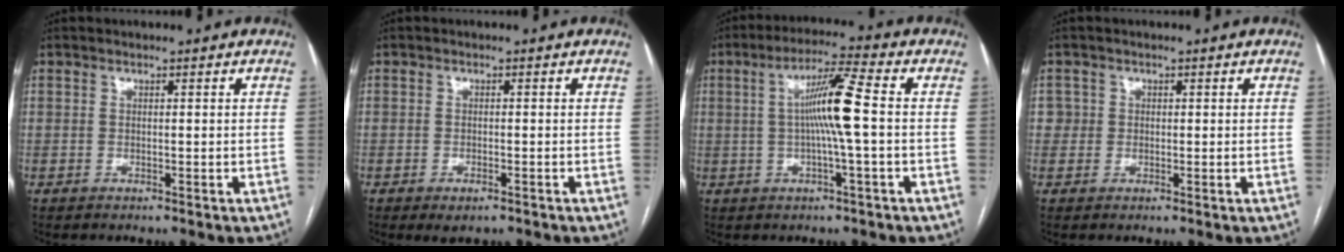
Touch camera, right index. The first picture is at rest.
{"total": 2.4, "force": [-1.5, 1.0, 1.5], "torque": [-0.020, -0.001, -0.015]}
{"total": 8.6, "force": [0.2, -0.5, 8.6], "torque": [-0.156, 0.011, -0.003]}
{"total": 2.0, "force": [0.3, 1.9, 0.0], "torque": [0.016, 0.007, 0.000]}